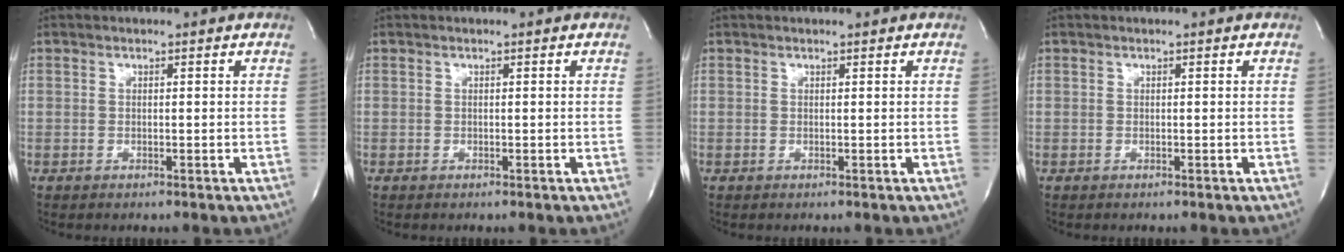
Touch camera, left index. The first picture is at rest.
{"total": 0.0}
{"total": 0.5, "force": [0.5, 0.0, 0.2], "torque": [-0.006, 0.007, 0.009]}
{"total": 0.0}